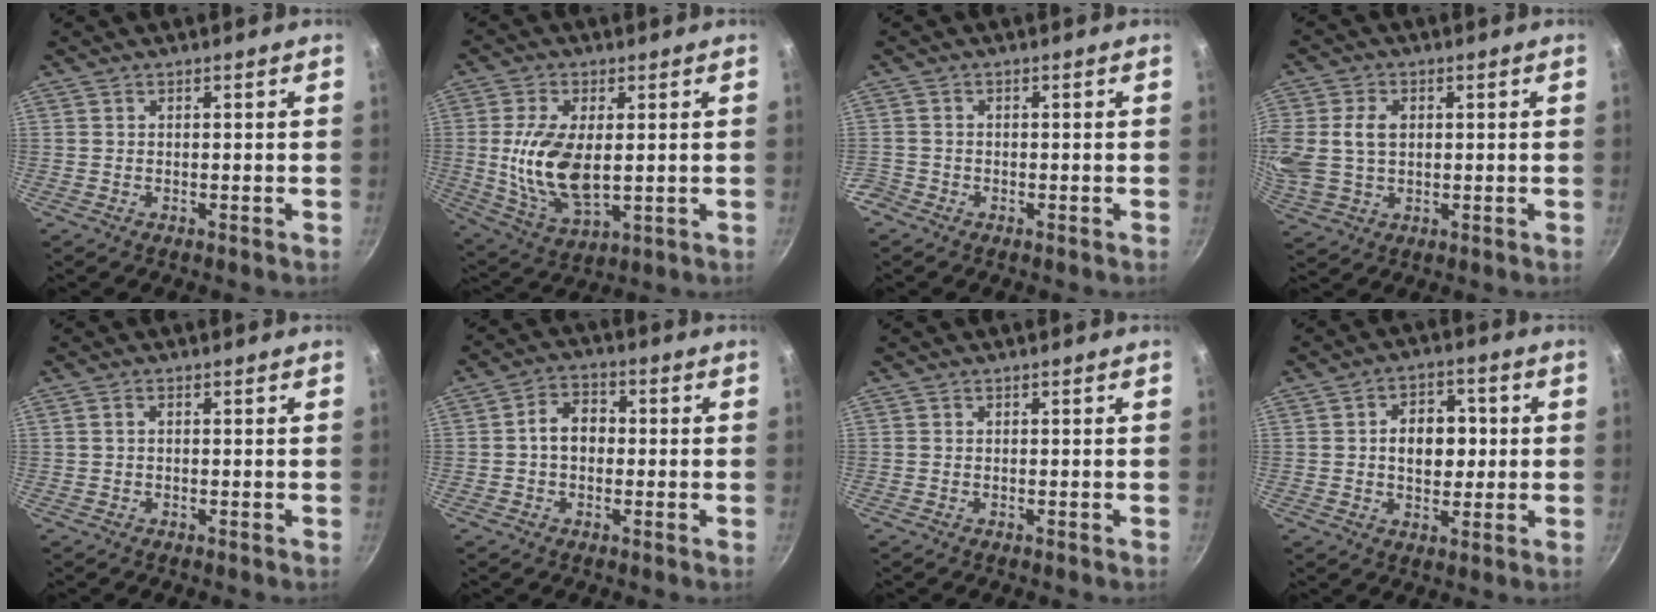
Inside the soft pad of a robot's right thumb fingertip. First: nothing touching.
{"total": 13.5, "force": [0.7, 7.0, 11.5], "torque": [-0.222, -0.013, 0.019]}
{"total": 2.4, "force": [-1.5, 1.8, 0.4], "torque": [-0.013, 0.007, -0.032]}
{"total": 10.5, "force": [1.3, 7.7, 7.0], "torque": [-0.154, 0.008, 0.025]}
{"total": 0.8, "force": [0.1, 0.4, 0.7], "torque": [-0.013, 0.004, 0.001]}
{"total": 6.0, "force": [-0.2, 4.6, 3.9], "torque": [-0.039, 0.020, -0.013]}
{"total": 0.0}
{"total": 9.1, "force": [0.7, 6.5, 6.4], "torque": [-0.057, 0.008, 0.006]}